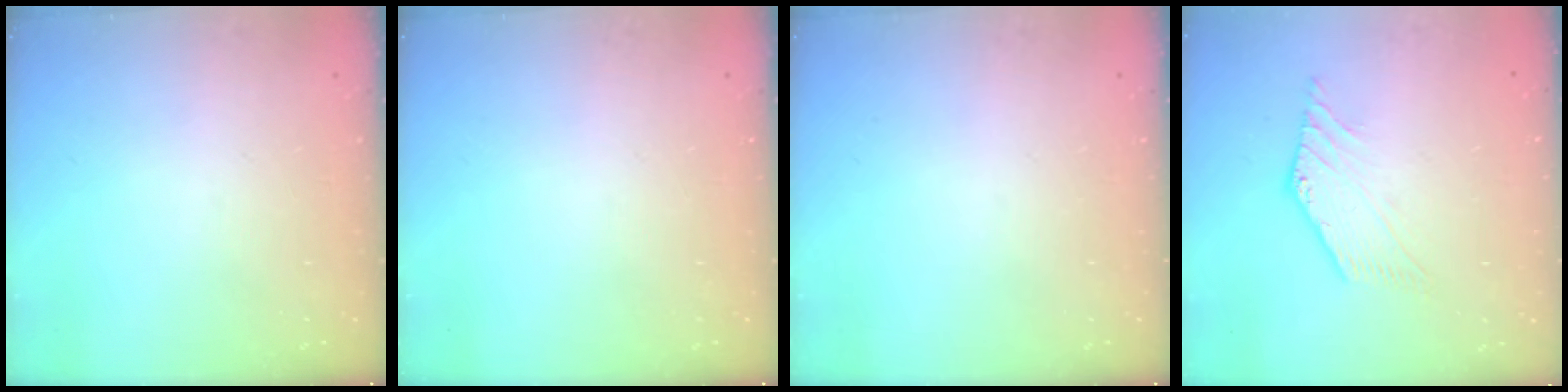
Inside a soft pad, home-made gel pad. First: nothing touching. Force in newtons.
{"total": 0.0}
{"total": 0.0}
{"total": 3.5, "press": 3.5, "slide": 0.4}